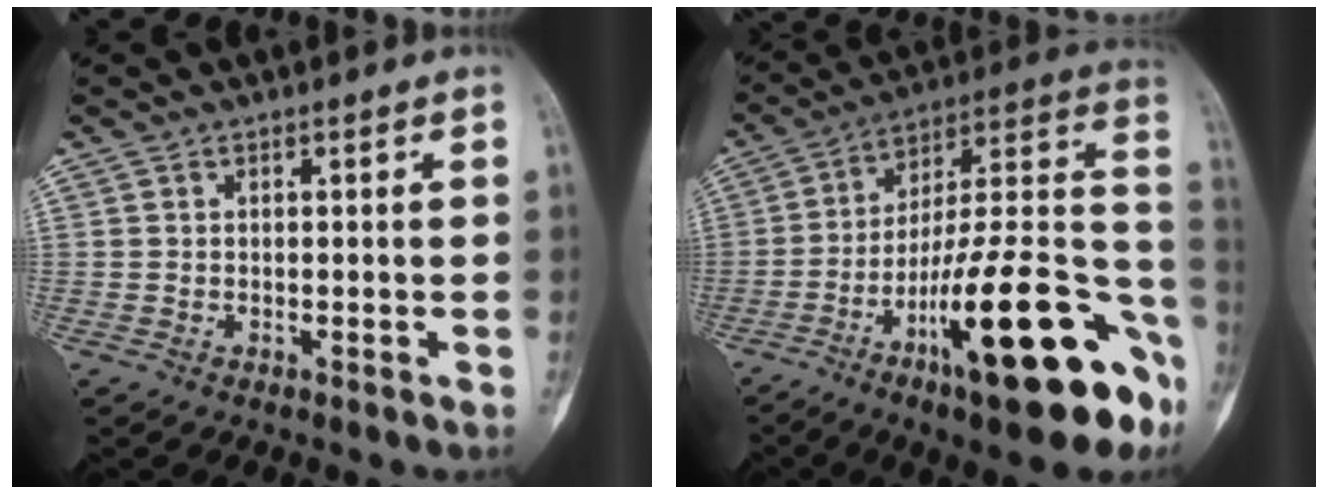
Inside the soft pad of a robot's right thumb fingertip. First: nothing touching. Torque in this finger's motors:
{"motor_torque": [2.48, 2.53, 1.65, -1.13, 0.19]}